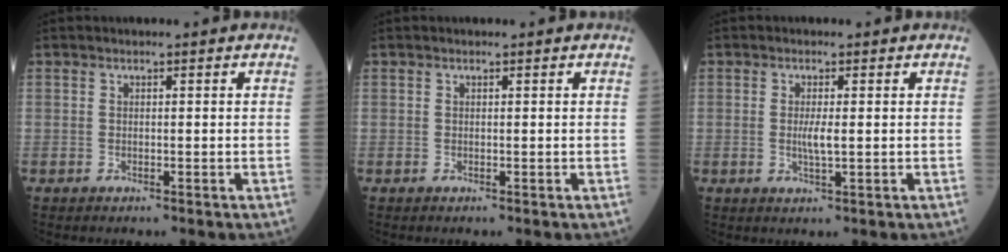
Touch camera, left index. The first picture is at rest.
{"total": 0.0}
{"total": 2.4, "force": [0.0, 0.3, 2.4], "torque": [-0.051, -0.003, 0.001]}